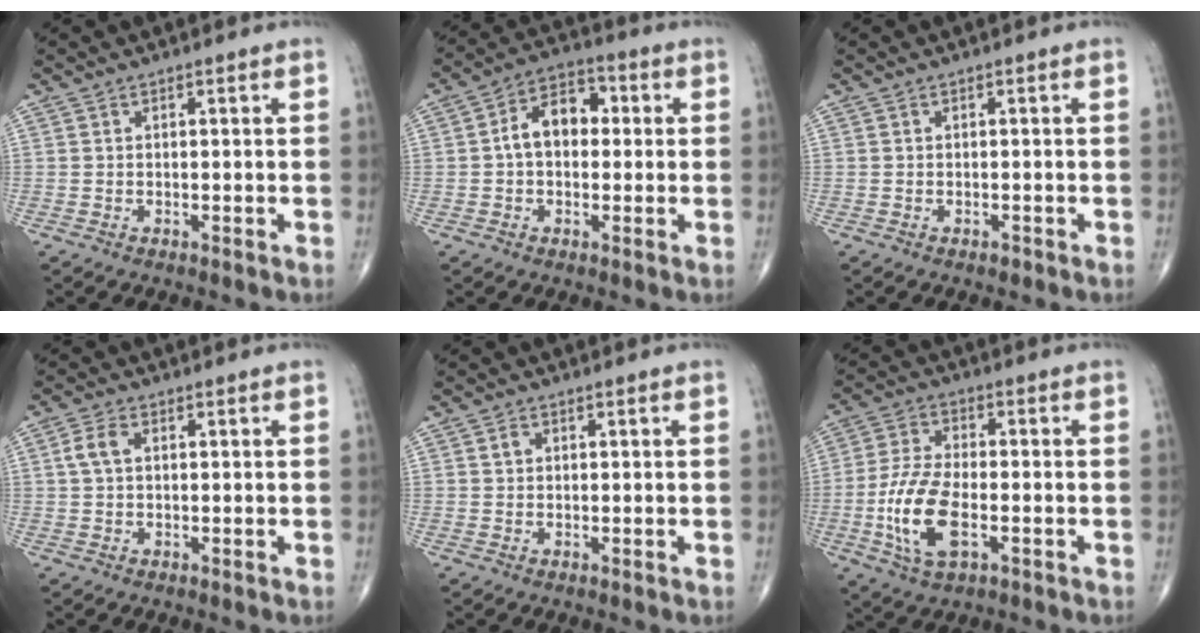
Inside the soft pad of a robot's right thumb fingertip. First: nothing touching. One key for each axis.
{"total": 8.9, "fx": 0.6, "fy": 6.0, "fz": 6.6, "tx": -0.087, "ty": 0.030, "tz": -0.001}
{"total": 0.5, "fx": -0.4, "fy": 0.3, "fz": 0.2, "tx": 0.000, "ty": 0.001, "tz": -0.008}
{"total": 3.5, "fx": 0.8, "fy": 2.1, "fz": 2.7, "tx": -0.062, "ty": 0.009, "tz": 0.014}
{"total": 0.9, "fx": 0.4, "fy": 0.4, "fz": 0.7, "tx": -0.017, "ty": 0.007, "tz": 0.008}
{"total": 12.2, "fx": -3.1, "fy": 5.7, "fz": 10.4, "tx": -0.217, "ty": 0.009, "tz": -0.060}